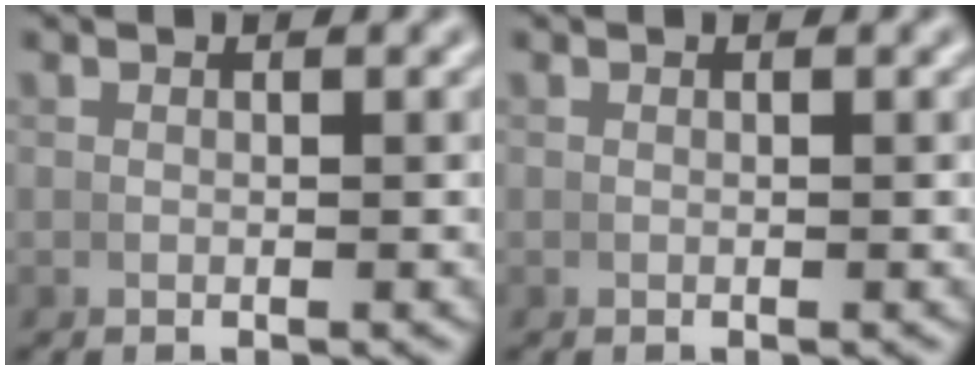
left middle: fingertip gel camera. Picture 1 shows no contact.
{"total": 0.0}